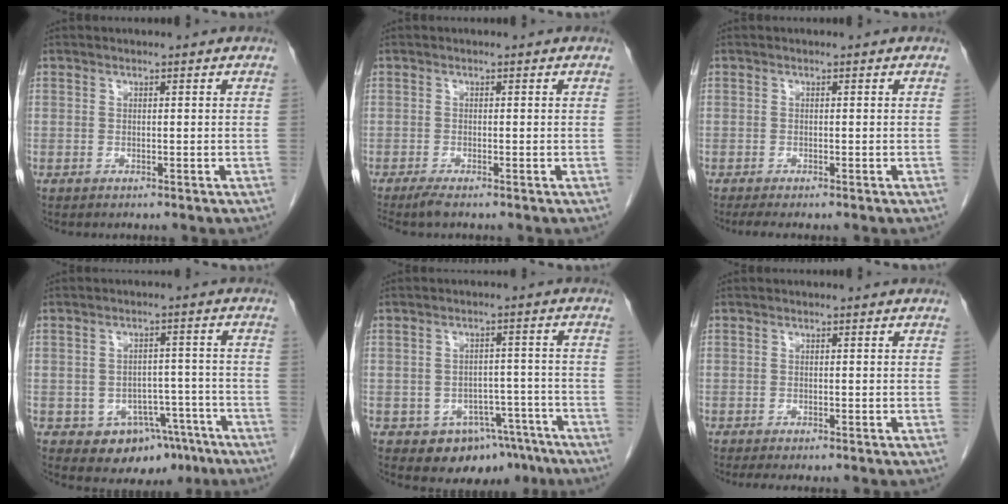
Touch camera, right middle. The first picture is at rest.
{"total": 2.1, "force": [-1.7, 0.0, 1.3], "torque": [-0.030, -0.008, -0.033]}
{"total": 2.7, "force": [-2.2, 0.3, 1.5], "torque": [-0.024, -0.008, -0.029]}
{"total": 8.1, "force": [-4.7, 5.6, 3.4], "torque": [-0.031, 0.021, -0.057]}
{"total": 8.5, "force": [-5.7, 5.6, 2.9], "torque": [-0.017, 0.024, -0.072]}
{"total": 2.5, "force": [-2.0, 0.4, 1.3], "torque": [-0.018, -0.006, -0.026]}